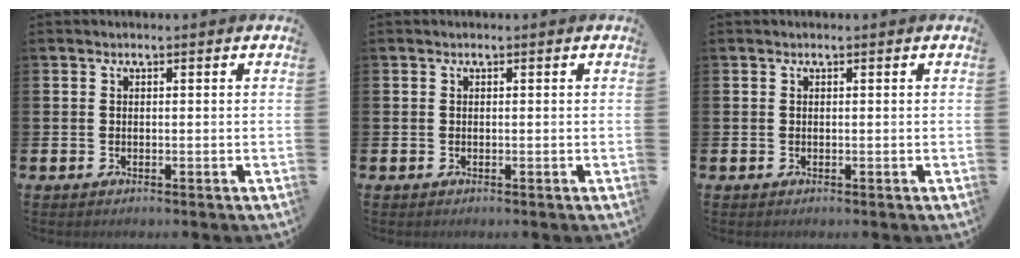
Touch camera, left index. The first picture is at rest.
{"total": 0.0}
{"total": 0.0}